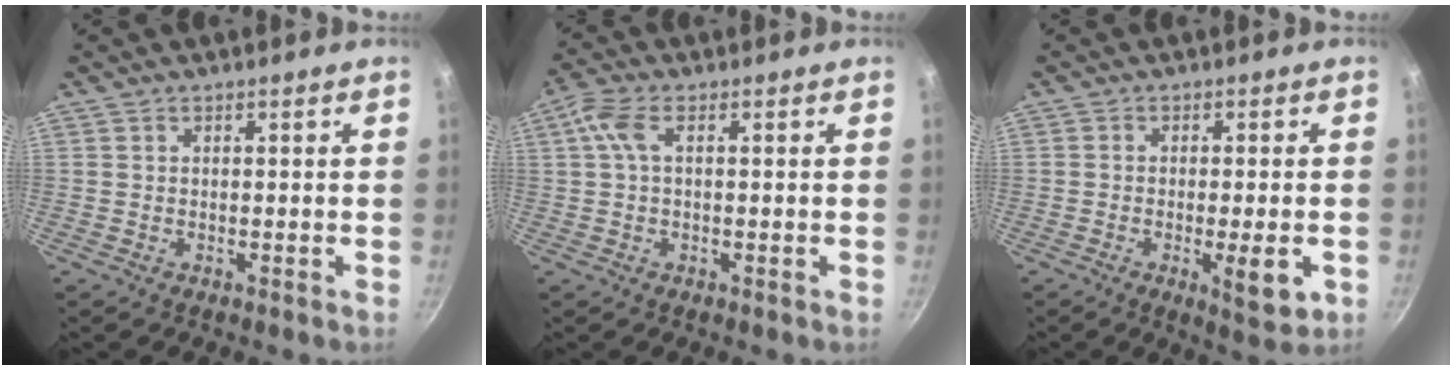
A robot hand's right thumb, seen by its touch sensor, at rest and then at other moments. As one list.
[{"total": 4.5, "force": [0.8, 2.1, 3.9], "torque": [-0.093, 0.015, 0.014]}, {"total": 7.0, "force": [-2.0, 1.7, 6.5], "torque": [-0.090, -0.001, -0.026]}]